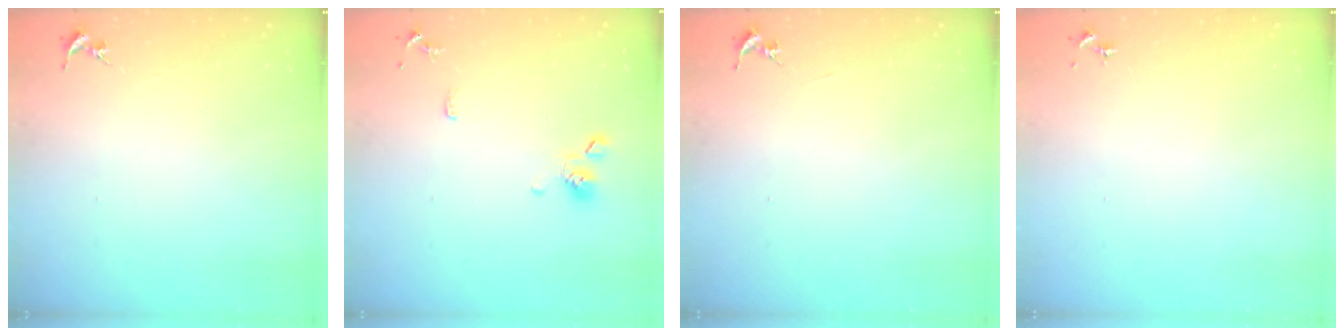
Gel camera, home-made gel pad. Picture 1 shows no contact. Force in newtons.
{"total": 9.1, "press": 8.9, "slide": 1.9}
{"total": 0.0}
{"total": 0.0}